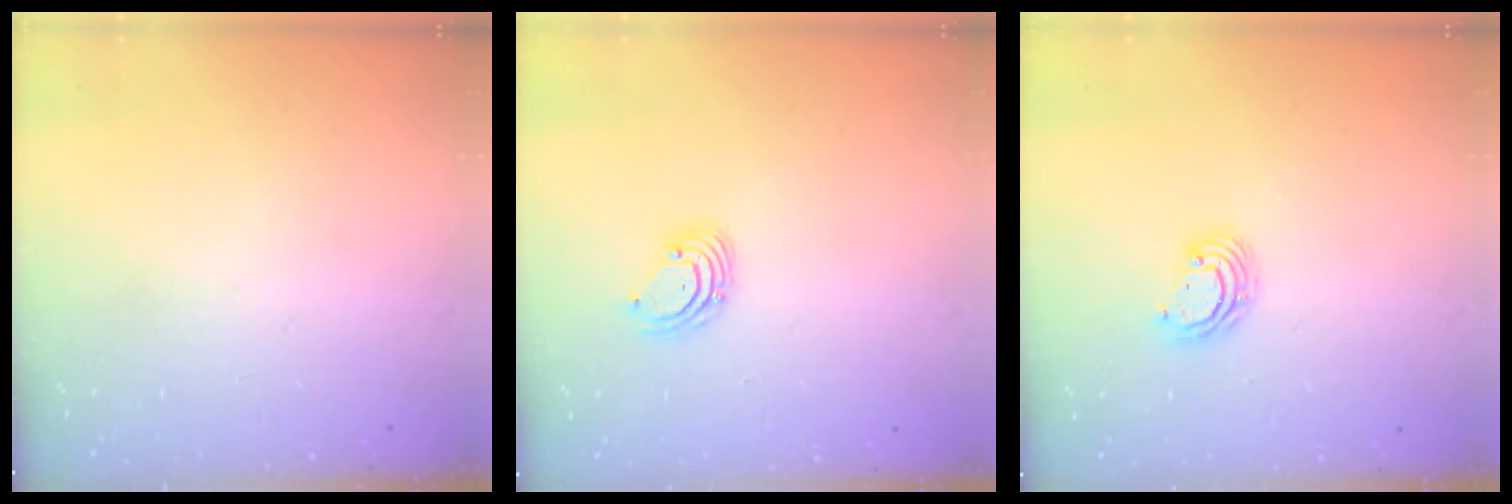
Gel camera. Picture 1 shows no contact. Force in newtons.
{"total": 2.6, "press": 2.6, "slide": 0.1}
{"total": 4.2, "press": 4.2, "slide": 0.2}